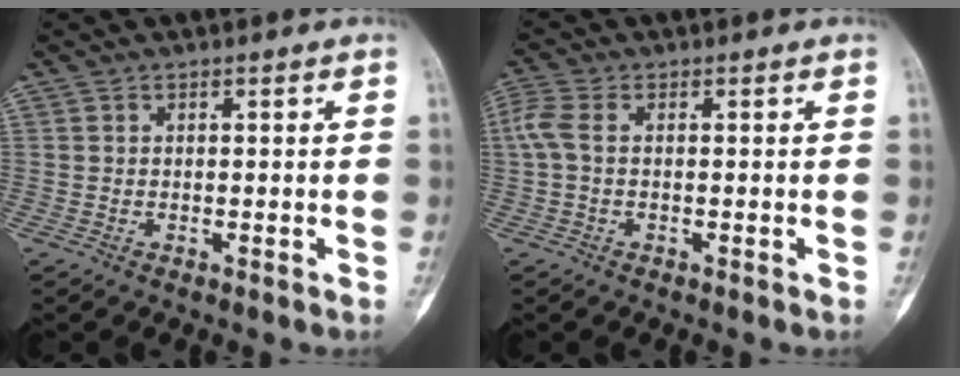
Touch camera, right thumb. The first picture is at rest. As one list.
[{"total": 3.9, "force": [0.2, 1.9, 3.4], "torque": [-0.105, 0.011, -0.002]}]